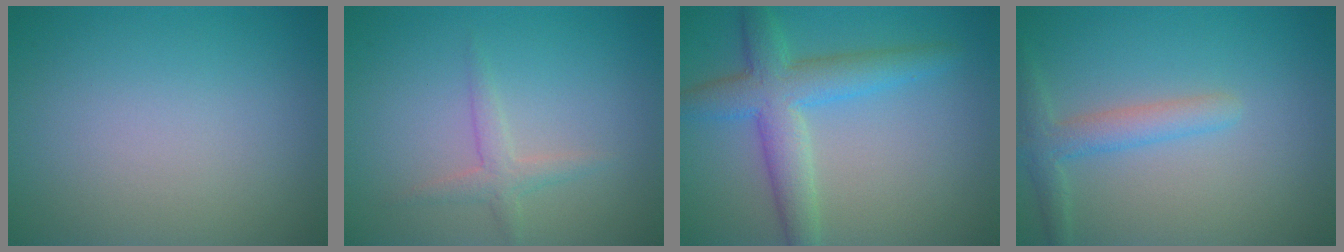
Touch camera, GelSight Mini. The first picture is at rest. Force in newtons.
{"total": 1.7, "press": 1.7, "slide": 0.1}
{"total": 6.7, "press": 6.7, "slide": 0.2}
{"total": 2.6, "press": 2.6, "slide": 0.2}